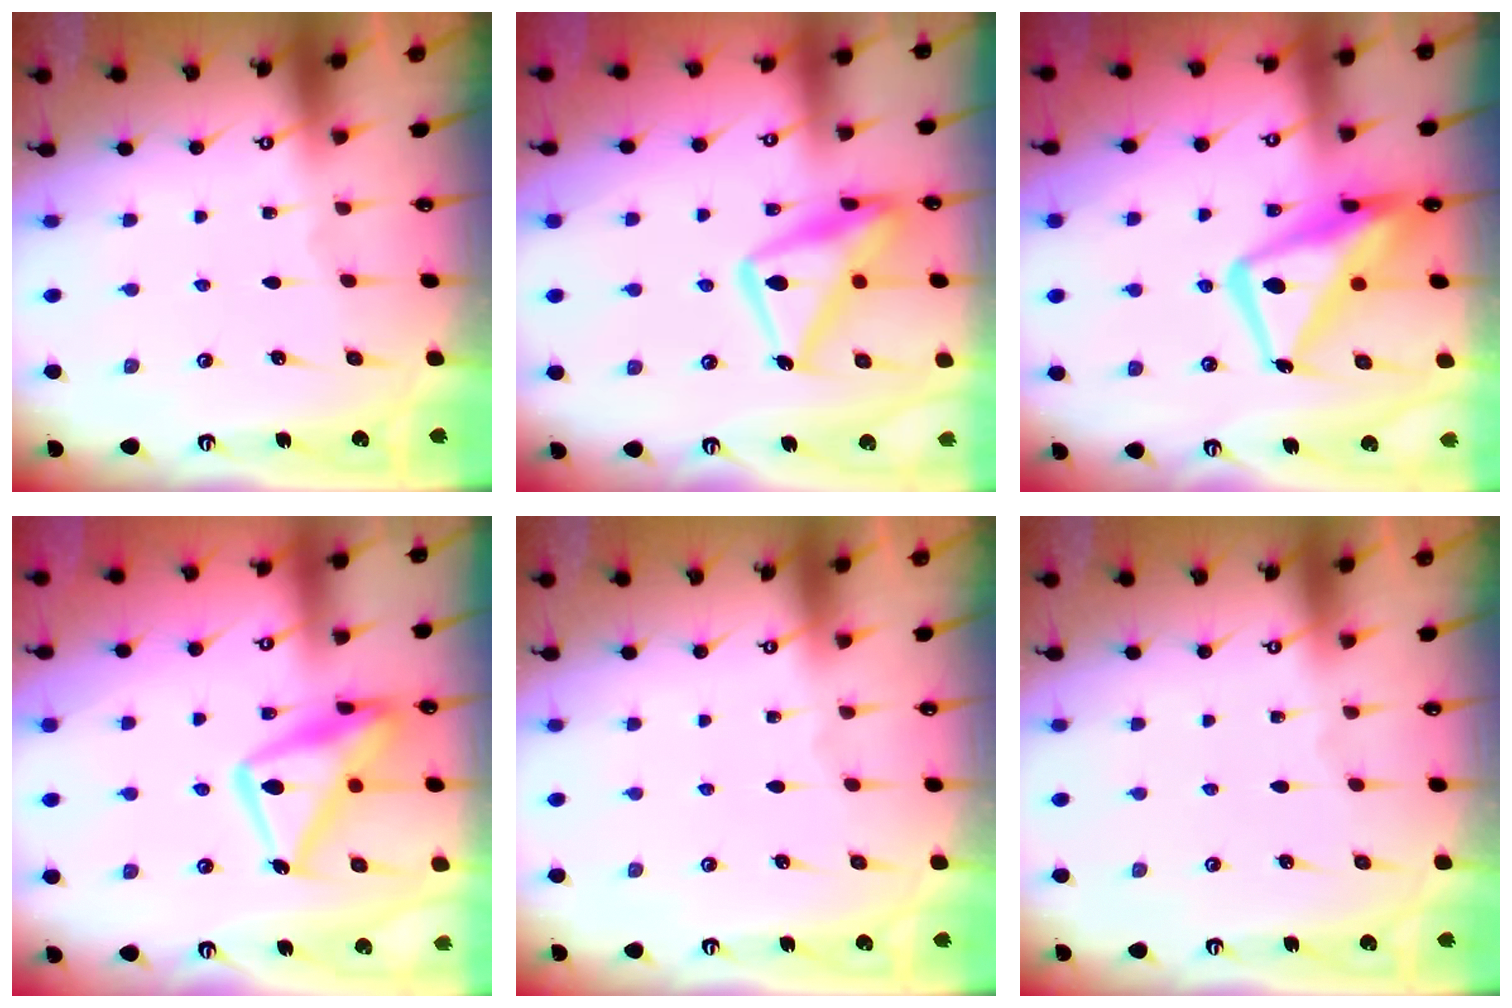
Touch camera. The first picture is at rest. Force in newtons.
{"total": 17.6, "press": 17.6, "slide": 1.4}
{"total": 15.5, "press": 15.5, "slide": 1.4}
{"total": 17.6, "press": 17.6, "slide": 1.4}
{"total": 0.0}
{"total": 0.0}